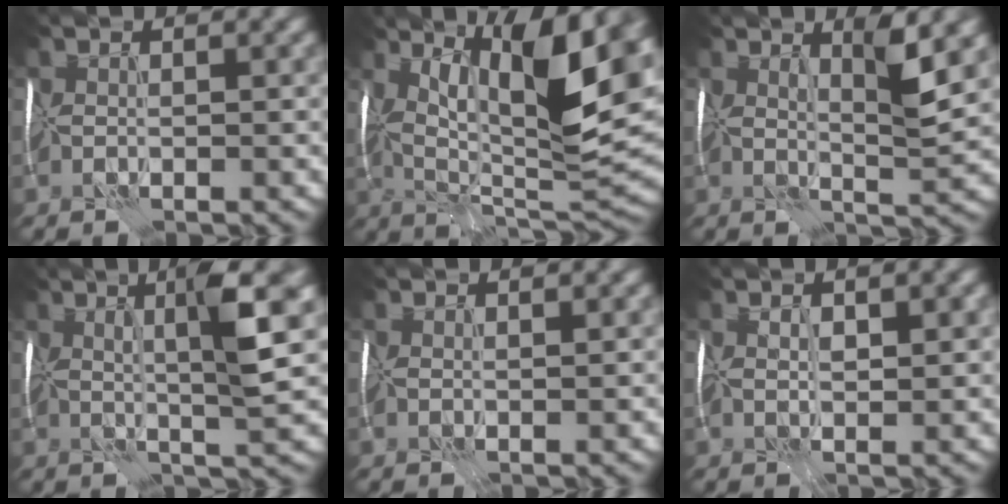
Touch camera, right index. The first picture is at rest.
{"total": 12.9, "force": [4.6, 3.4, 11.6], "torque": [-0.182, -0.001, 0.082]}
{"total": 4.1, "force": [2.2, 0.3, 3.5], "torque": [-0.051, 0.000, 0.040]}
{"total": 6.1, "force": [2.1, 0.2, 5.7], "torque": [-0.086, 0.010, 0.038]}
{"total": 0.6, "force": [0.6, 0.0, 0.3], "torque": [-0.004, 0.000, 0.012]}
{"total": 2.5, "force": [0.9, 1.2, 2.0], "torque": [-0.025, 0.001, 0.022]}